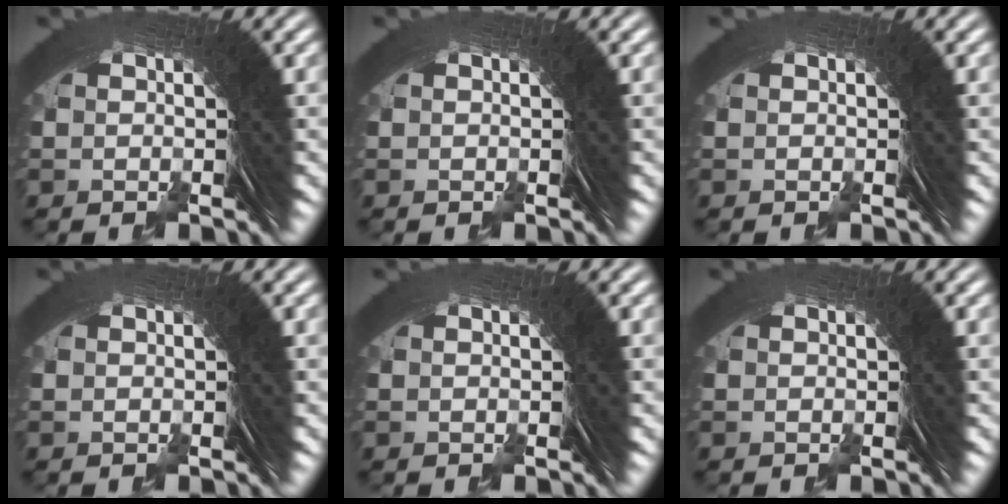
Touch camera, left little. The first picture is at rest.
{"total": 0.0}
{"total": 0.0}
{"total": 0.0}
{"total": 0.0}
{"total": 0.0}